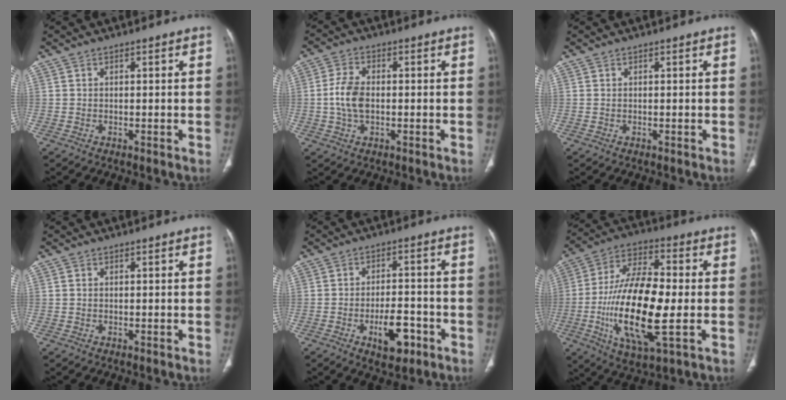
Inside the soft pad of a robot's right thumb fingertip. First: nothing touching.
{"total": 6.3, "force": [-0.5, 3.8, 5.1], "torque": [-0.105, 0.010, -0.013]}
{"total": 0.0}
{"total": 0.0}
{"total": 8.0, "force": [-3.7, 3.9, 5.9], "torque": [-0.076, 0.021, -0.054]}
{"total": 21.3, "force": [-3.2, 7.5, 19.6], "torque": [-0.382, 0.008, -0.056]}